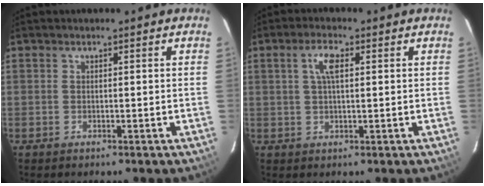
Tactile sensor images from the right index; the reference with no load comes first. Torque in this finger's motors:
{"motor_torque": [0.56, -0.10, 0.23, 0.09]}